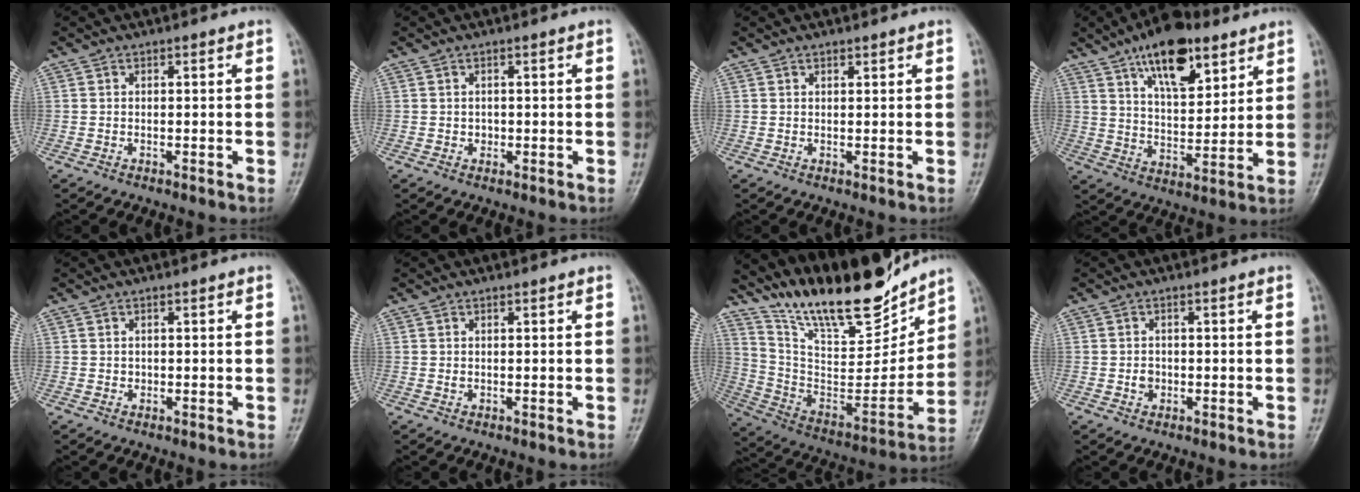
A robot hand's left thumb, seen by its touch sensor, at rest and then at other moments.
{"total": 1.0, "force": [0.0, 0.9, 0.4], "torque": [0.000, 0.002, 0.002]}
{"total": 0.9, "force": [0.7, 0.3, 0.4], "torque": [-0.006, -0.004, 0.011]}
{"total": 15.3, "force": [9.0, 6.8, 10.3], "torque": [-0.130, -0.044, 0.150]}
{"total": 0.5, "force": [0.3, 0.4, 0.2], "torque": [0.005, -0.001, 0.005]}
{"total": 0.7, "force": [0.4, 0.4, 0.4], "torque": [-0.004, -0.002, 0.008]}
{"total": 23.1, "force": [18.9, 6.7, 11.5], "torque": [-0.146, -0.102, 0.331]}
{"total": 1.6, "force": [-0.2, 1.5, 0.7], "torque": [-0.004, 0.004, -0.002]}